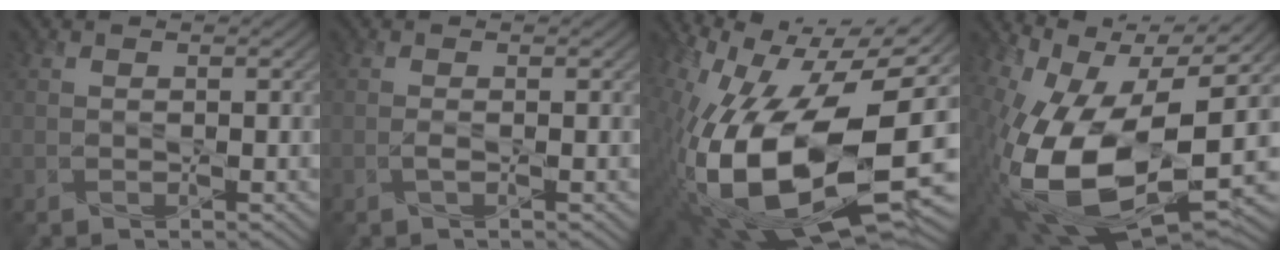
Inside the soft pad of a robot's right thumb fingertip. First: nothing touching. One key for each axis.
{"total": 0.8, "fx": -0.4, "fy": 0.0, "fz": 0.7, "tx": -0.020, "ty": -0.002, "tz": -0.009}
{"total": 20.3, "fx": -3.5, "fy": 9.6, "fz": 17.5, "tx": -0.338, "ty": -0.033, "tz": -0.056}
{"total": 18.4, "fx": -2.7, "fy": 9.5, "fz": 15.6, "tx": -0.319, "ty": -0.034, "tz": -0.042}